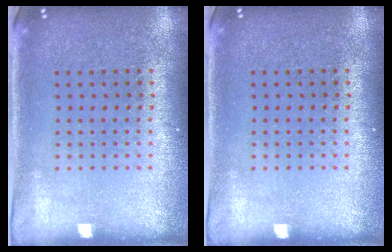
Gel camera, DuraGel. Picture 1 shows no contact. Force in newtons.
{"total": 0.0}